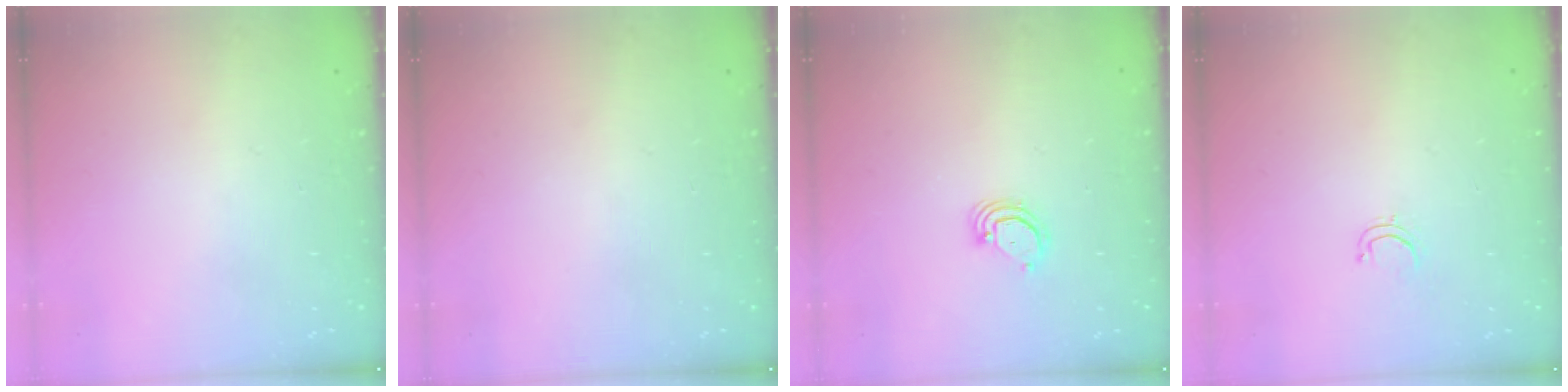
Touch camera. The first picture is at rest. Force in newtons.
{"total": 0.0}
{"total": 2.8, "press": 2.8, "slide": 0.3}
{"total": 3.3, "press": 3.2, "slide": 0.3}